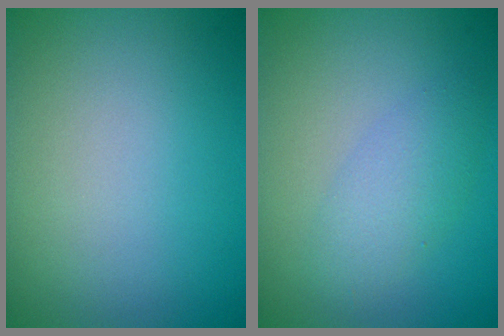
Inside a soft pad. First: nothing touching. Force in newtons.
{"total": 2.7, "press": 2.7, "slide": 0.0}